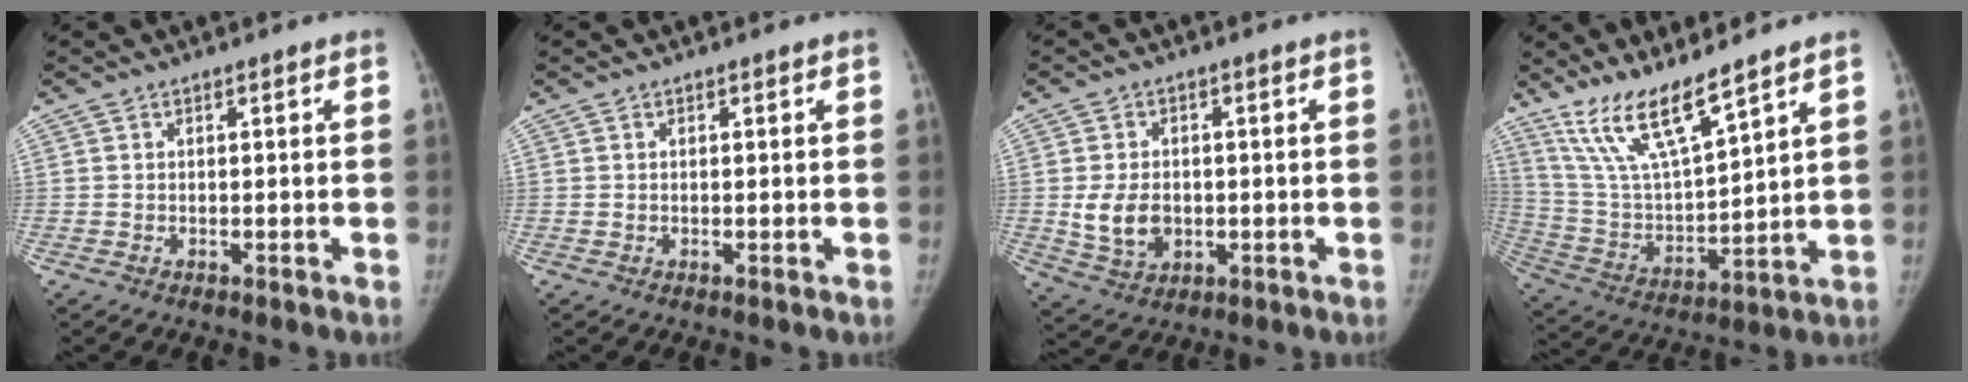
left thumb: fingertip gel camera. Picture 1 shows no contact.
{"total": 0.0}
{"total": 7.6, "force": [-0.6, 5.8, 4.9], "torque": [-0.071, -0.003, 0.002]}
{"total": 14.3, "force": [10.9, 2.4, 9.0], "torque": [-0.157, -0.062, 0.225]}